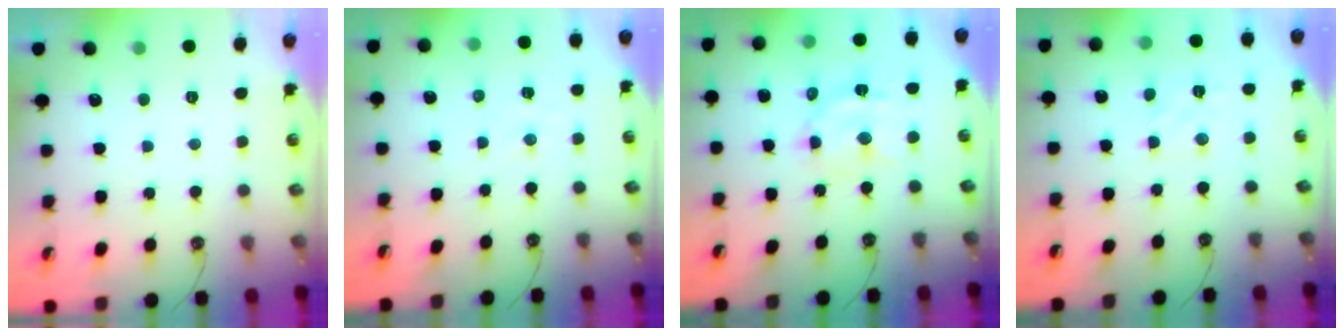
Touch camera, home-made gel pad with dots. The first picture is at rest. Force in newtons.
{"total": 2.6, "press": 2.6, "slide": 0.3}
{"total": 12.0, "press": 12.0, "slide": 1.0}
{"total": 1.8, "press": 1.7, "slide": 0.6}